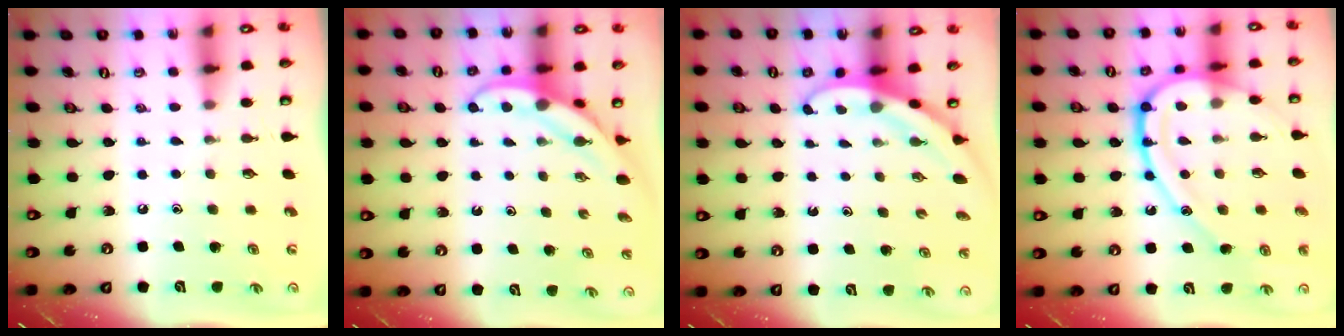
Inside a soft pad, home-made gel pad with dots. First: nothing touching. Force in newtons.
{"total": 4.6, "press": 4.6, "slide": 0.3}
{"total": 3.2, "press": 3.2, "slide": 0.2}
{"total": 18.7, "press": 18.7, "slide": 1.2}